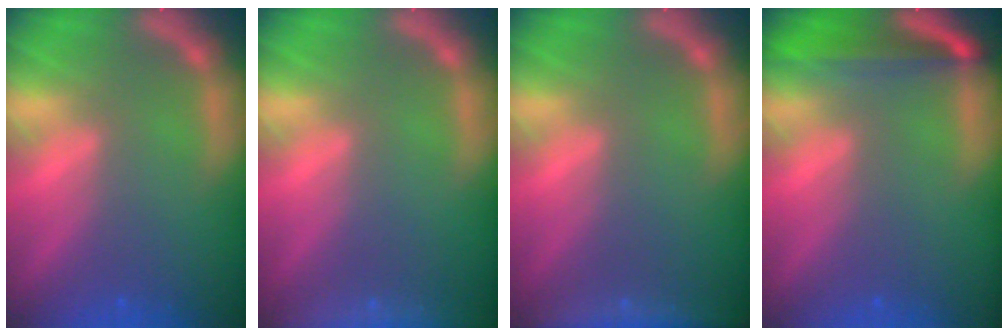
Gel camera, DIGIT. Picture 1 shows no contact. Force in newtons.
{"total": 9.0}
{"total": 7.5}
{"total": 5.0}